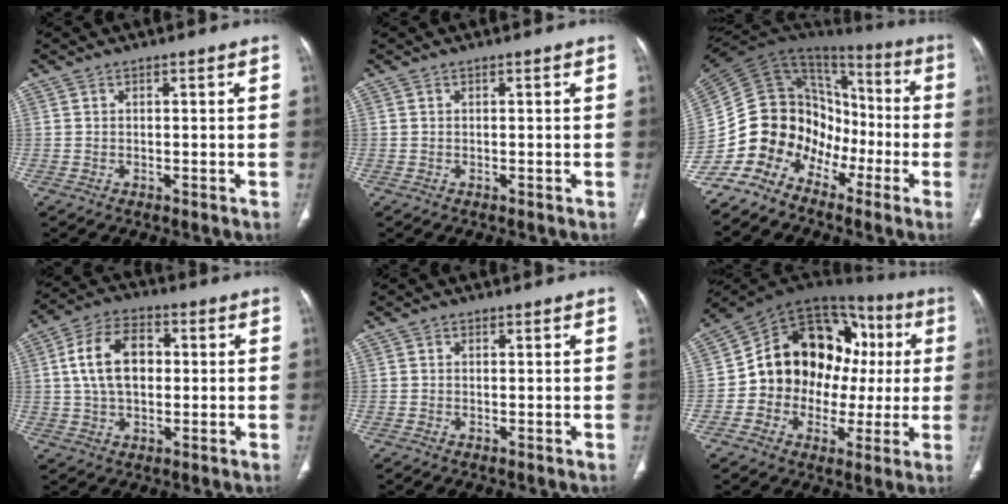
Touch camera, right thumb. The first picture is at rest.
{"total": 0.0}
{"total": 16.4, "force": [-9.6, 11.8, 6.1], "torque": [-0.076, 0.100, -0.179]}
{"total": 11.9, "force": [1.5, 7.6, 9.0], "torque": [-0.153, 0.016, 0.024]}
{"total": 0.8, "force": [0.3, 0.7, 0.2], "torque": [0.003, 0.000, 0.002]}
{"total": 21.2, "force": [0.8, 16.4, 13.5], "torque": [-0.151, 0.057, 0.017]}